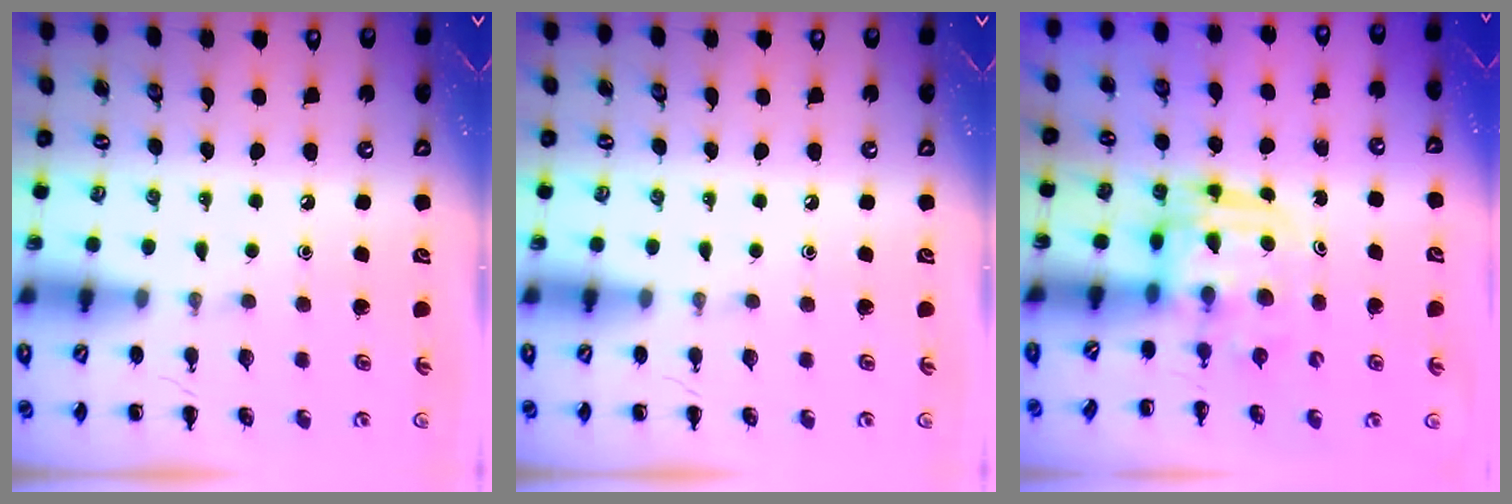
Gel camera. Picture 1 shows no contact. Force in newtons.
{"total": 0.0}
{"total": 3.0, "press": 3.0, "slide": 0.3}